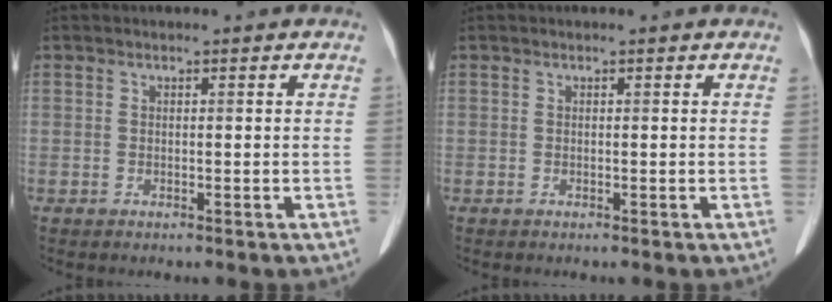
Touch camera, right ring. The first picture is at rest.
{"total": 0.0}